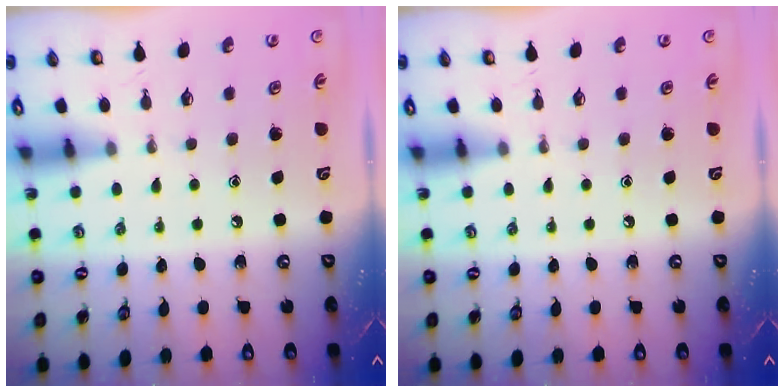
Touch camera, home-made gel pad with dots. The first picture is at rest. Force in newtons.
{"total": 0.0}